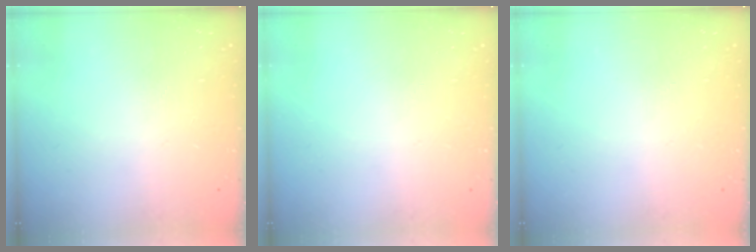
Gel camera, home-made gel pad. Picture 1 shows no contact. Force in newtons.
{"total": 0.0}
{"total": 0.0}